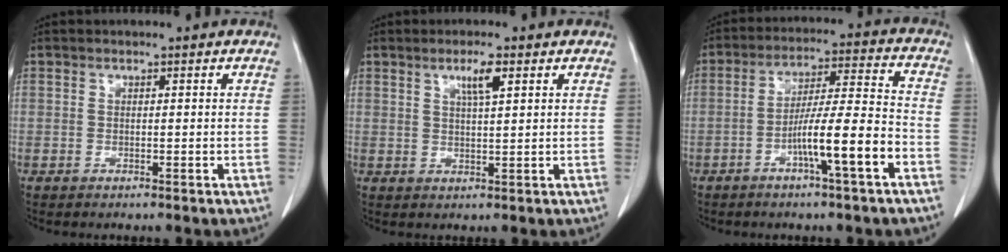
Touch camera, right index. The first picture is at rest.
{"total": 3.4, "force": [1.7, 0.2, 3.0], "torque": [-0.053, 0.000, 0.030]}
{"total": 10.8, "force": [-4.7, -0.1, 9.8], "torque": [-0.167, 0.011, -0.081]}